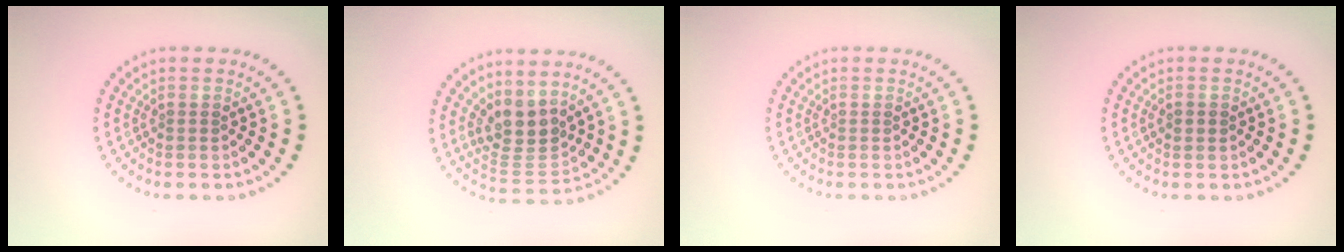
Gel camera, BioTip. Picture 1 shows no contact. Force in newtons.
{"total": 4.0, "press": 3.4, "slide": 2.1}
{"total": 0.0}
{"total": 1.2, "press": 1.2, "slide": 0.1}